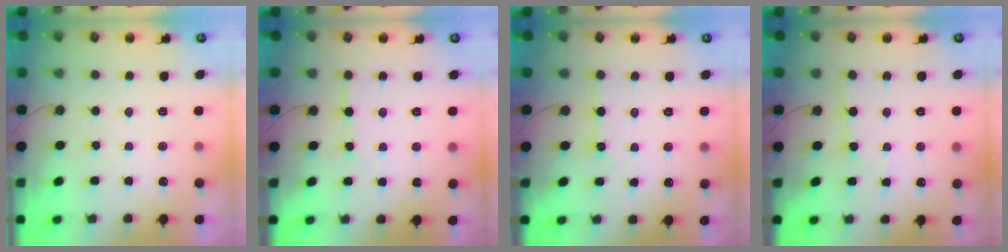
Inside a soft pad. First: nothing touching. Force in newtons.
{"total": 4.5, "press": 4.5, "slide": 0.3}
{"total": 1.2, "press": 1.2, "slide": 0.2}
{"total": 2.6, "press": 2.6, "slide": 0.4}